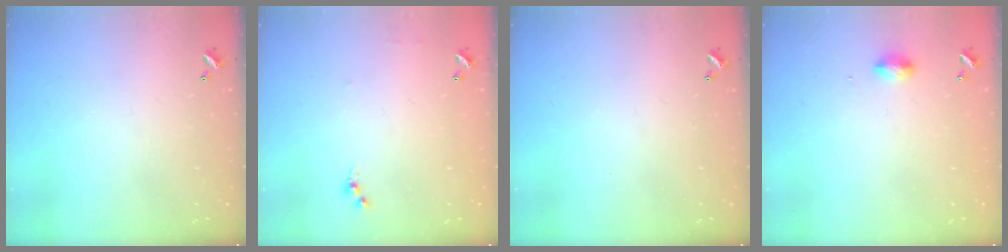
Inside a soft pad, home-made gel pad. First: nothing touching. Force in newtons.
{"total": 4.8, "press": 4.7, "slide": 0.5}
{"total": 0.0}
{"total": 4.6, "press": 4.5, "slide": 0.7}